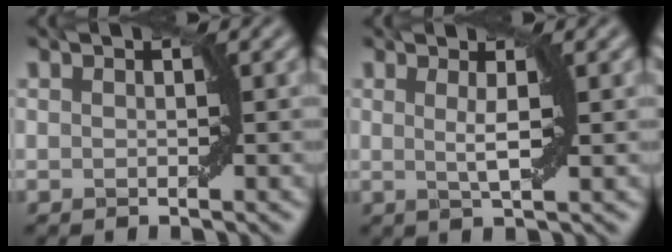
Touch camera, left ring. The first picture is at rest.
{"total": 2.3, "force": [0.5, 0.3, 2.2], "torque": [-0.038, -0.002, 0.008]}